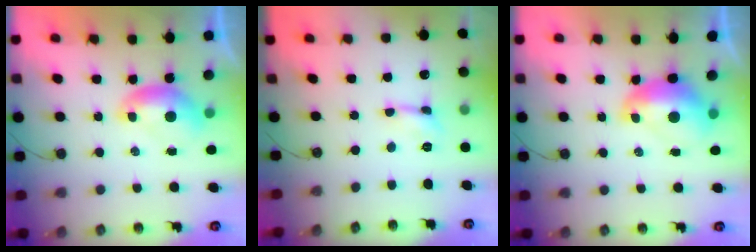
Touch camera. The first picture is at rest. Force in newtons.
{"total": 0.8, "press": 0.8, "slide": 0.2}
{"total": 2.7, "press": 2.7, "slide": 0.7}